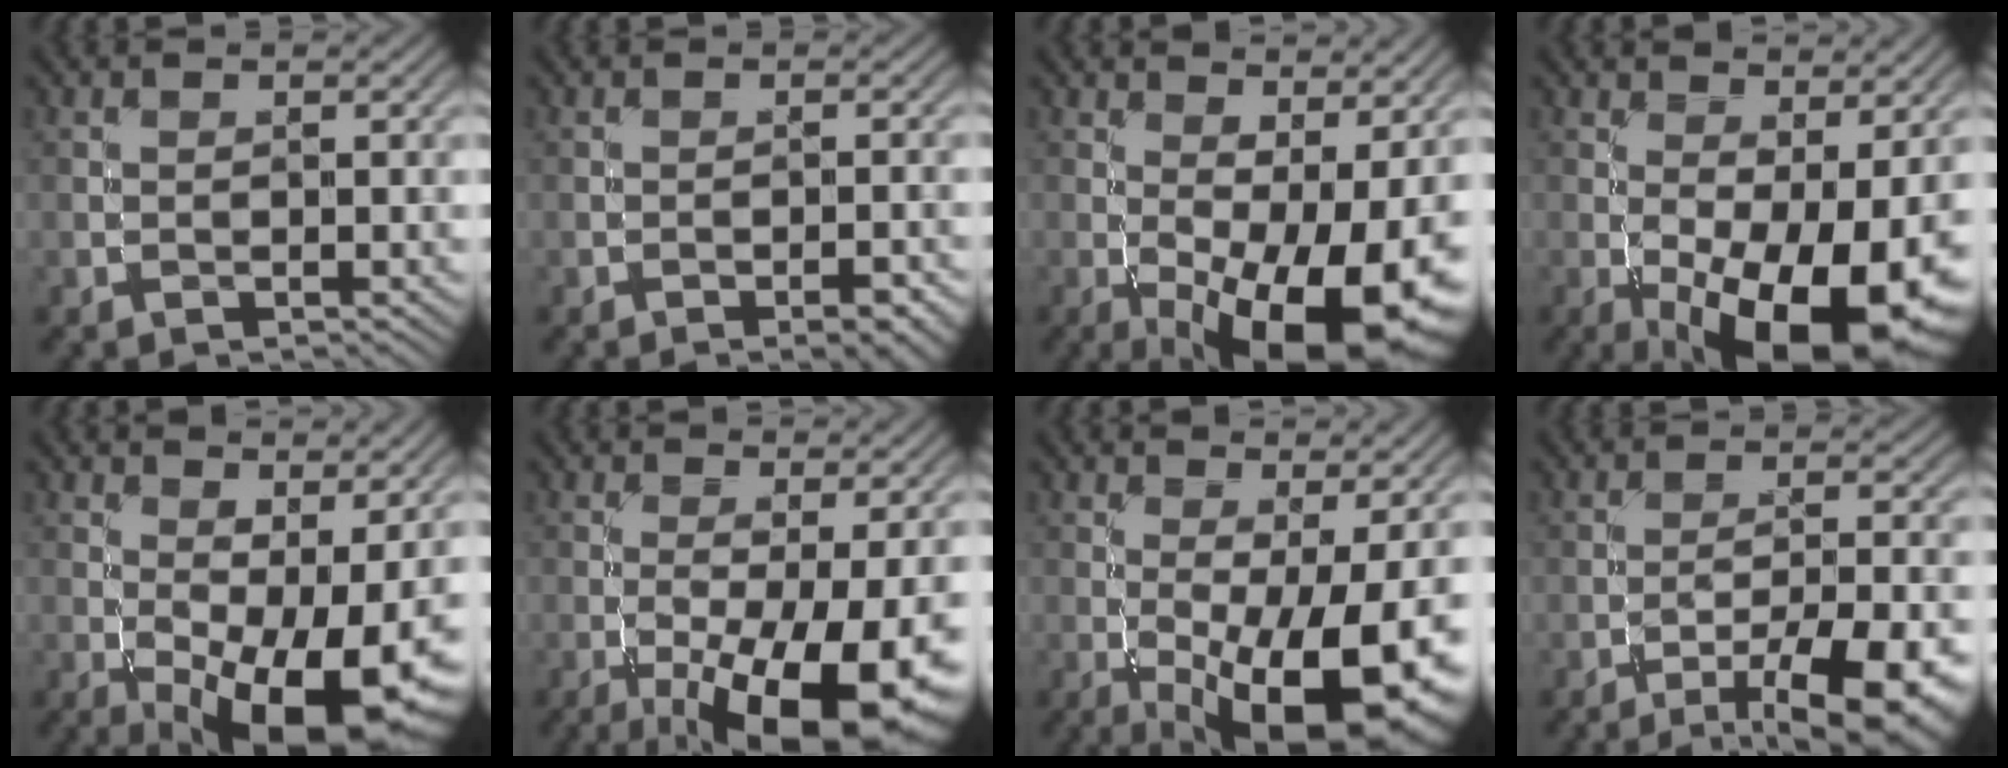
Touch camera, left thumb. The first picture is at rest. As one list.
[{"total": 2.8, "force": [-1.7, 0.8, 2.2], "torque": [-0.029, 0.006, -0.023]}, {"total": 14.8, "force": [-3.7, 5.6, 13.2], "torque": [-0.192, -0.011, -0.042]}, {"total": 14.4, "force": [-4.4, 5.4, 12.5], "torque": [-0.191, -0.015, -0.057]}, {"total": 13.4, "force": [-3.4, 5.2, 11.8], "torque": [-0.173, -0.008, -0.039]}, {"total": 14.1, "force": [-5.7, 4.0, 12.2], "torque": [-0.188, -0.020, -0.083]}, {"total": 14.3, "force": [-4.2, 4.5, 12.9], "torque": [-0.192, -0.009, -0.056]}, {"total": 11.9, "force": [-7.3, 3.1, 8.9], "torque": [-0.127, -0.001, -0.095]}]